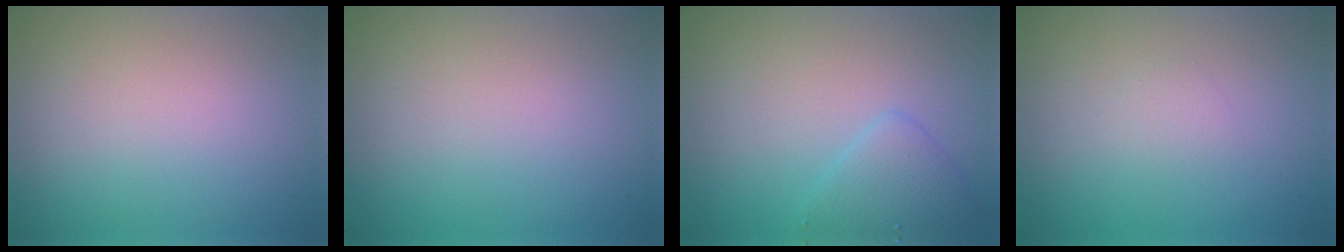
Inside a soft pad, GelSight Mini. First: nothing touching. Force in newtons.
{"total": 0.0}
{"total": 2.1, "press": 2.1, "slide": 0.0}
{"total": 0.8, "press": 0.8, "slide": 0.1}